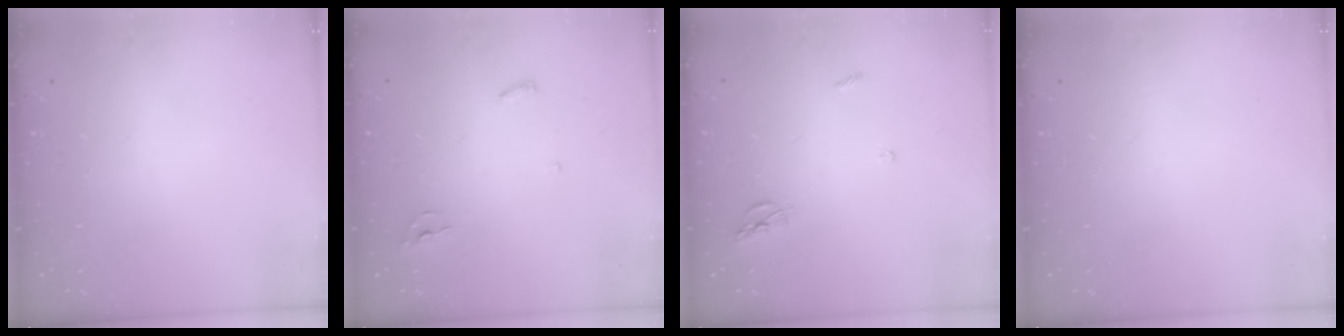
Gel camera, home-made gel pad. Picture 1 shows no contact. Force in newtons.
{"total": 3.8, "press": 3.8, "slide": 0.3}
{"total": 5.6, "press": 5.6, "slide": 0.4}
{"total": 0.0}